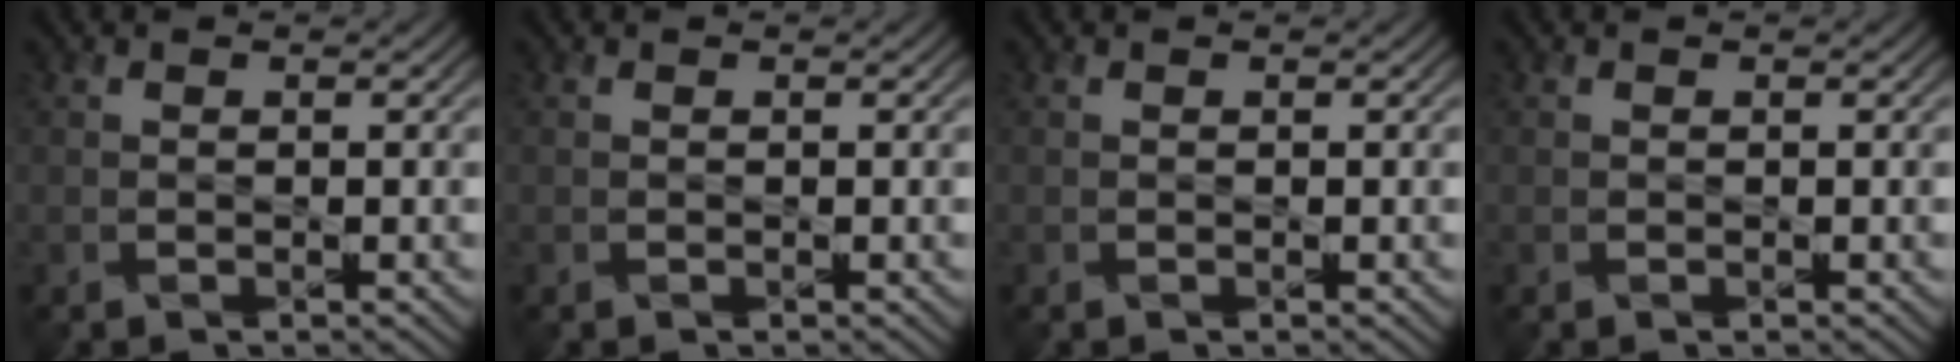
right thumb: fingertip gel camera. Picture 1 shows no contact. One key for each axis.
{"total": 0.0}
{"total": 0.0}
{"total": 0.0}